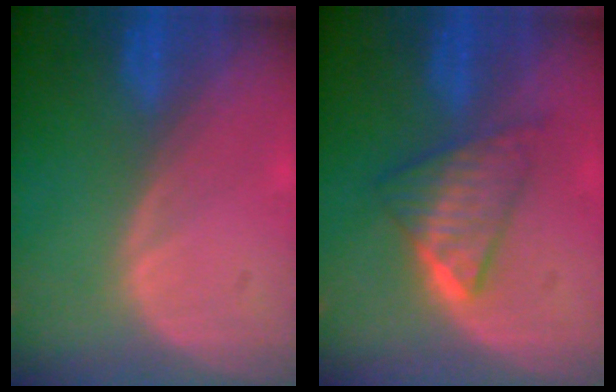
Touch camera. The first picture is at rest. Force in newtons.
{"total": 5.9, "press": 5.8, "slide": 0.8}